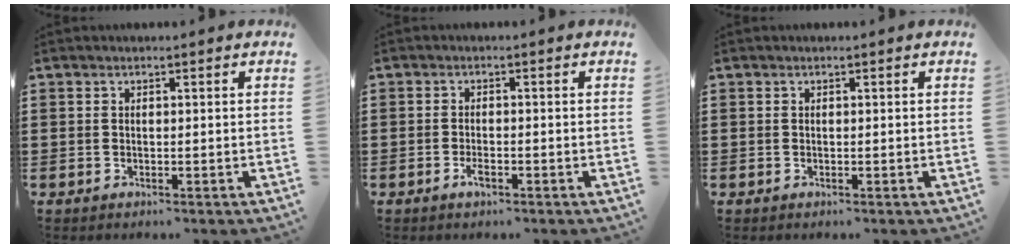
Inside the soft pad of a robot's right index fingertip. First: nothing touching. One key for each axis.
{"total": 2.0, "fx": -1.0, "fy": 0.7, "fz": 1.6, "tx": -0.035, "ty": -0.004, "tz": -0.020}
{"total": 0.0}